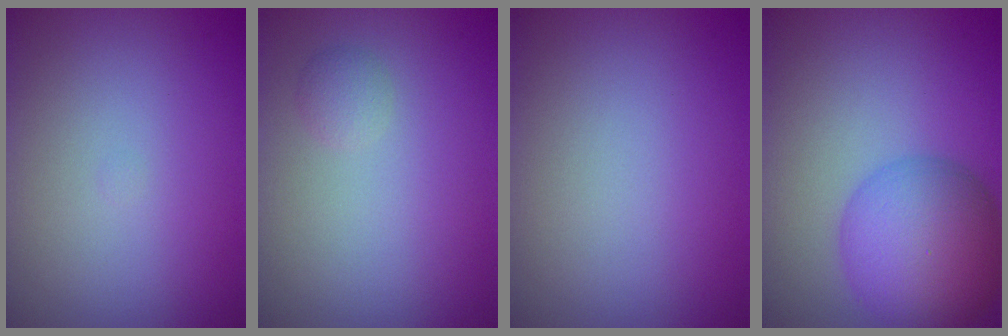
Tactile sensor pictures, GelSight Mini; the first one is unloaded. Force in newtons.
{"total": 1.1, "press": 1.1, "slide": 0.0}
{"total": 0.0}
{"total": 8.0, "press": 8.0, "slide": 0.3}